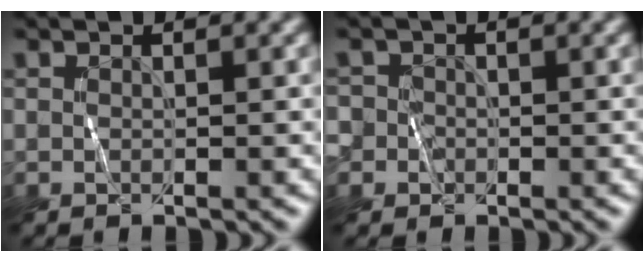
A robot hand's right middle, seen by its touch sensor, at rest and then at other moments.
{"total": 2.9, "force": [-0.6, 2.7, 0.8], "torque": [-0.008, 0.010, -0.021]}